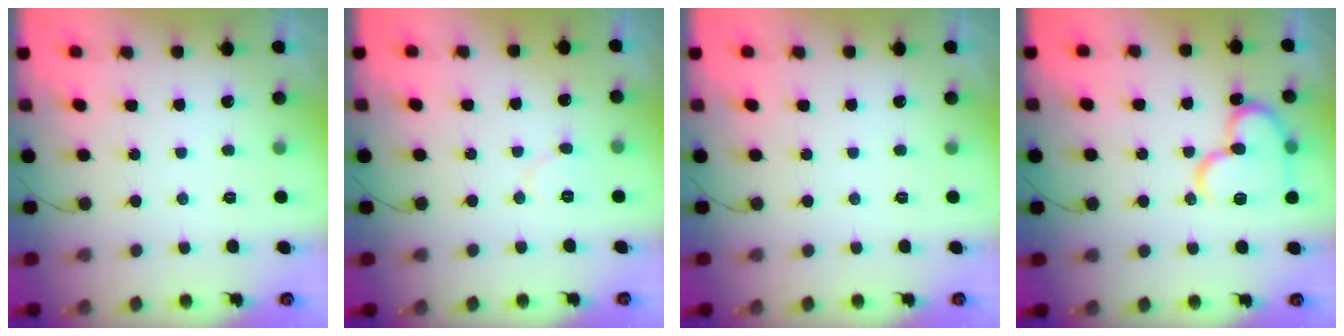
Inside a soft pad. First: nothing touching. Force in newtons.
{"total": 5.2, "press": 5.2, "slide": 0.5}
{"total": 0.0}
{"total": 16.0, "press": 15.9, "slide": 1.8}